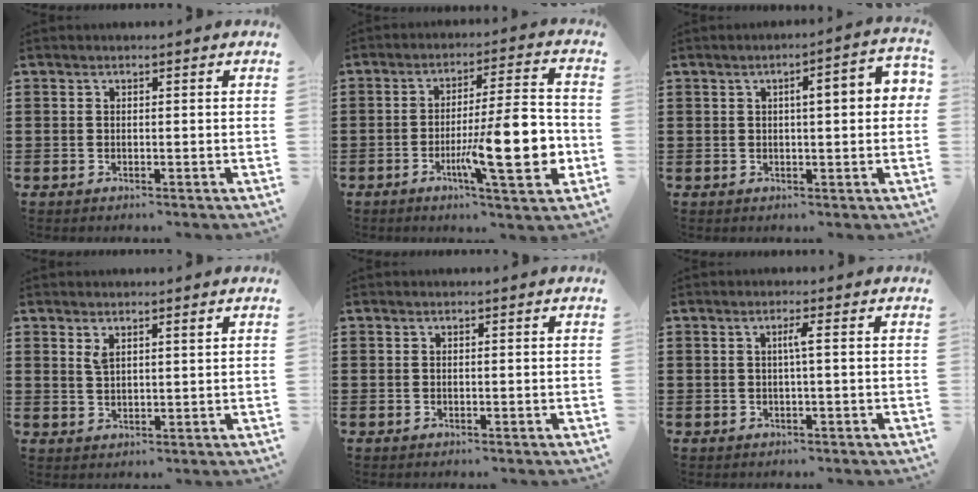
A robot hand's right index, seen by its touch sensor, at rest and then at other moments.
{"total": 15.1, "force": [-4.0, 3.5, 14.2], "torque": [-0.206, -0.009, -0.065]}
{"total": 4.9, "force": [0.6, 0.9, 4.7], "torque": [-0.070, 0.001, 0.003]}
{"total": 2.0, "force": [1.3, 0.7, 1.5], "torque": [-0.024, -0.002, 0.020]}
{"total": 0.0}
{"total": 1.9, "force": [0.1, -0.3, 1.9], "torque": [-0.036, -0.002, -0.003]}